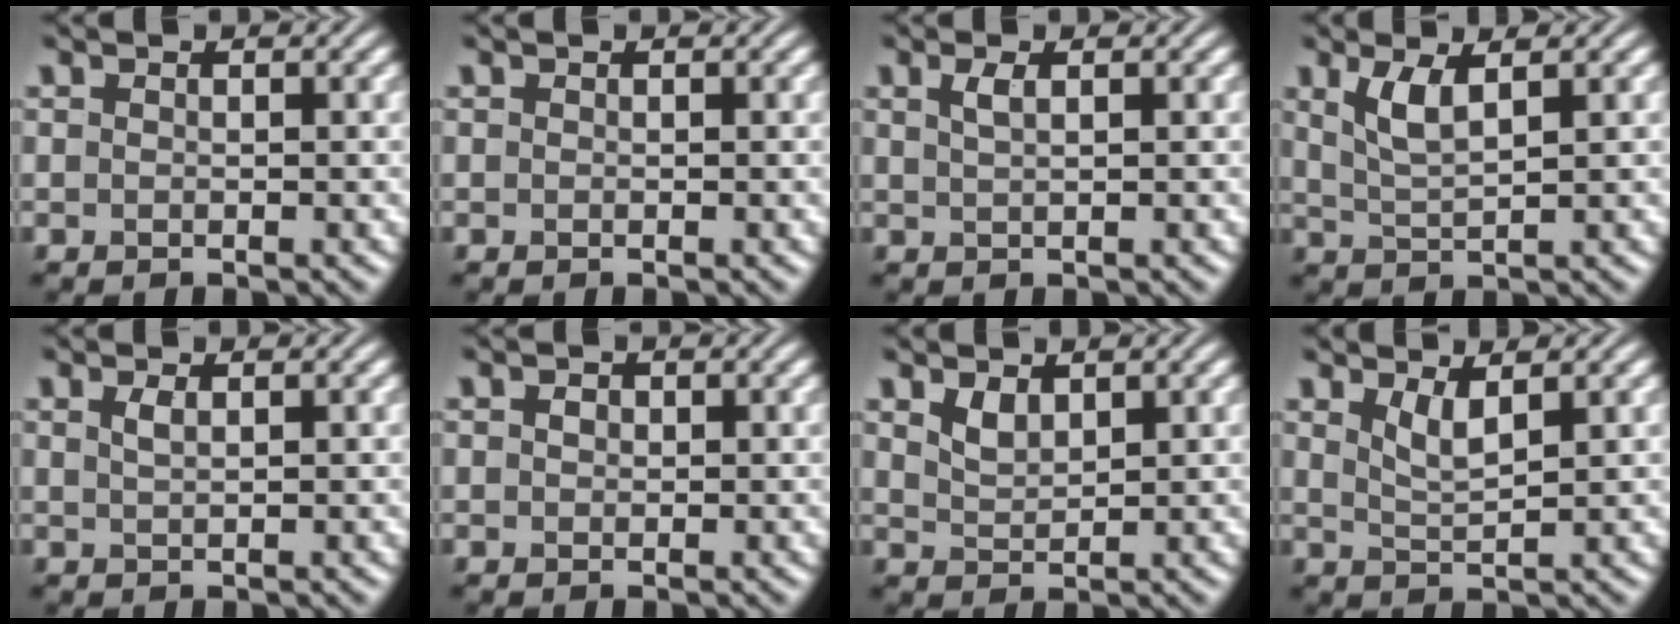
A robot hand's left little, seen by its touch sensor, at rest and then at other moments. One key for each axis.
{"total": 0.0}
{"total": 1.4, "fx": 0.6, "fy": 0.4, "fz": 1.1, "tx": -0.022, "ty": 0.004, "tz": 0.011}
{"total": 2.8, "fx": 1.3, "fy": 0.8, "fz": 2.3, "tx": -0.051, "ty": -0.005, "tz": 0.031}
{"total": 0.9, "fx": 0.5, "fy": 0.3, "fz": 0.7, "tx": -0.016, "ty": 0.001, "tz": 0.010}
{"total": 0.7, "fx": 0.2, "fy": 0.6, "fz": 0.4, "tx": -0.008, "ty": -0.002, "tz": 0.001}
{"total": 1.7, "fx": 1.1, "fy": 0.8, "fz": 0.9, "tx": -0.021, "ty": -0.003, "tz": 0.028}
{"total": 2.1, "fx": 1.3, "fy": 0.5, "fz": 1.5, "tx": -0.031, "ty": -0.007, "tz": 0.028}